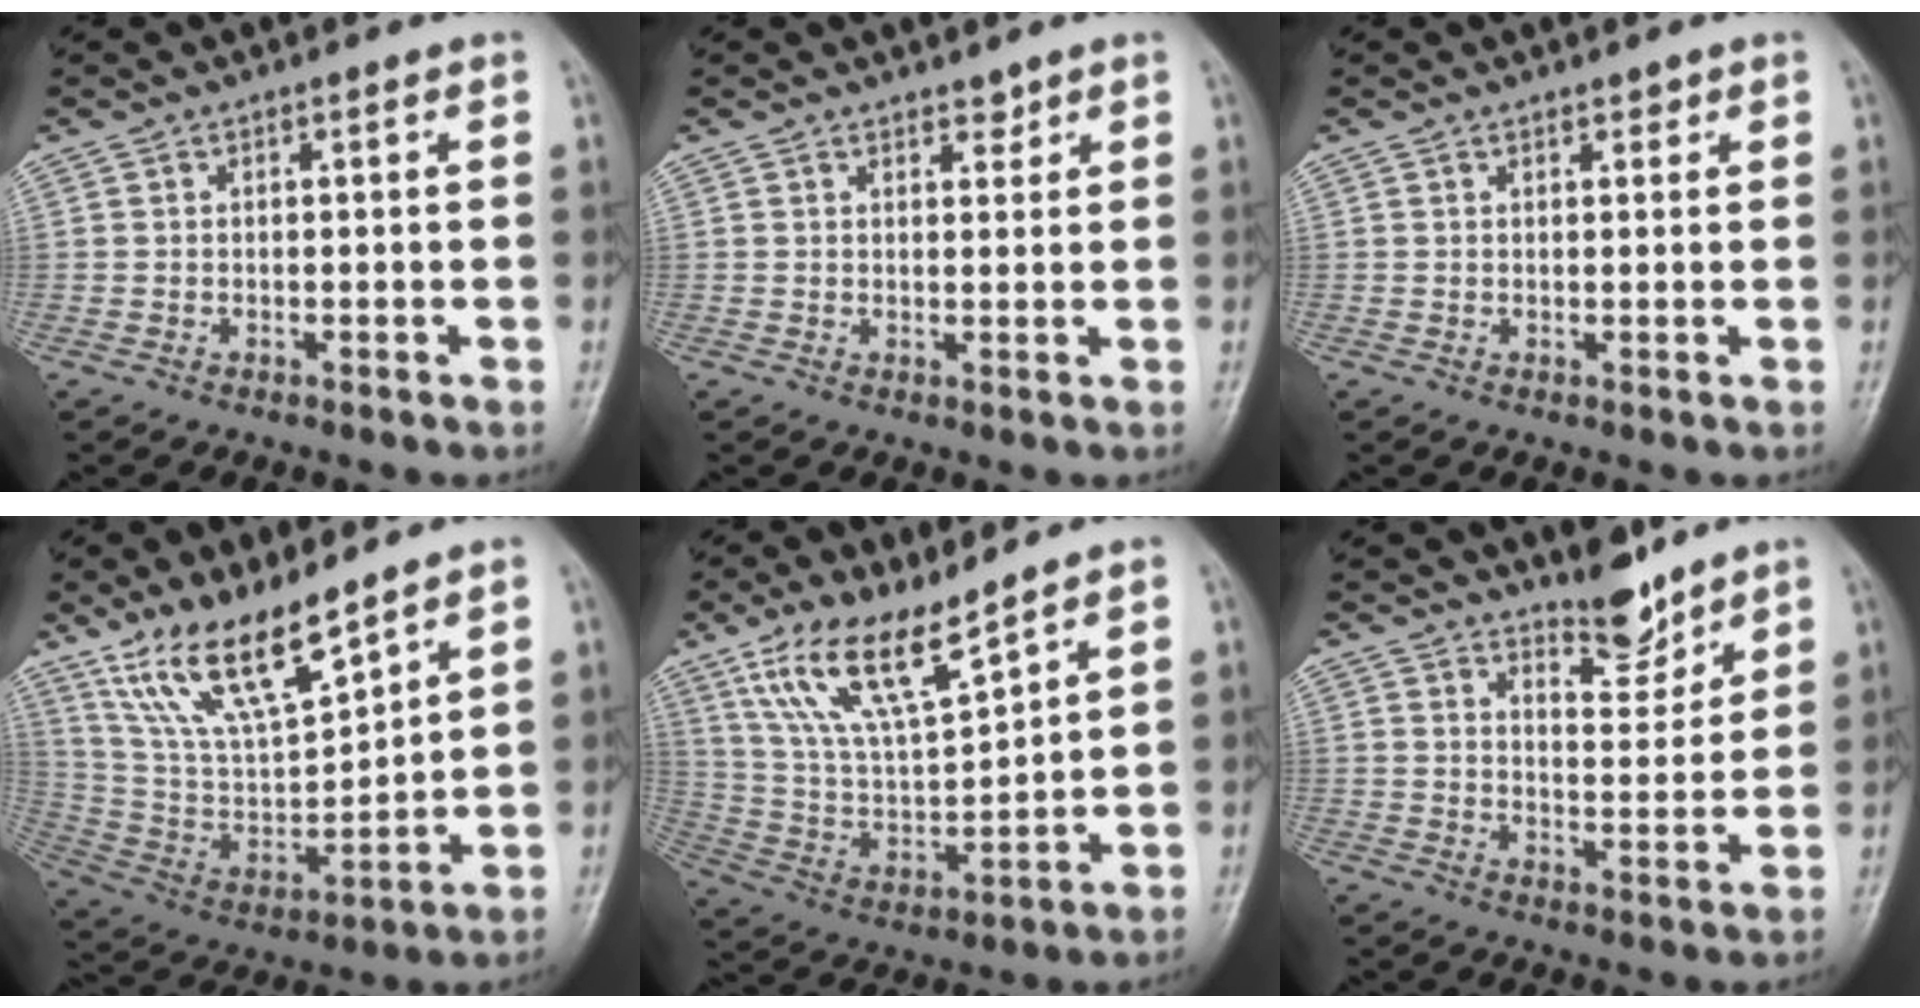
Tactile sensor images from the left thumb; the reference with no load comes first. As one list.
[{"total": 1.7, "force": [1.4, 0.8, 0.6], "torque": [0.003, -0.011, 0.021]}, {"total": 1.2, "force": [0.9, 0.5, 0.5], "torque": [-0.002, -0.005, 0.012]}, {"total": 16.0, "force": [11.8, 4.5, 9.9], "torque": [-0.161, -0.056, 0.240]}, {"total": 14.3, "force": [10.0, 3.8, 9.4], "torque": [-0.164, -0.050, 0.210]}, {"total": 5.6, "force": [4.7, 2.3, 2.0], "torque": [-0.008, -0.040, 0.076]}]